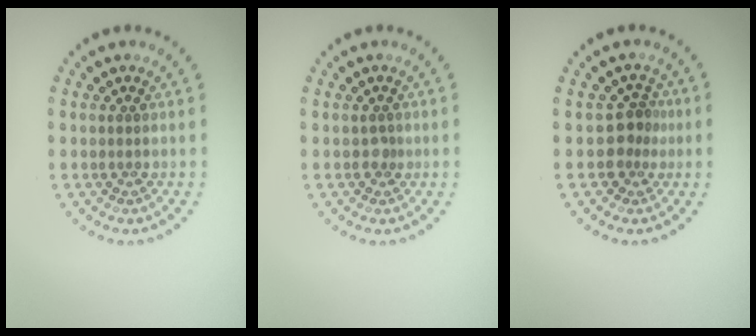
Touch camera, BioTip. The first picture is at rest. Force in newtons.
{"total": 0.8, "press": 0.5, "slide": 0.5}
{"total": 2.3, "press": 1.8, "slide": 1.5}